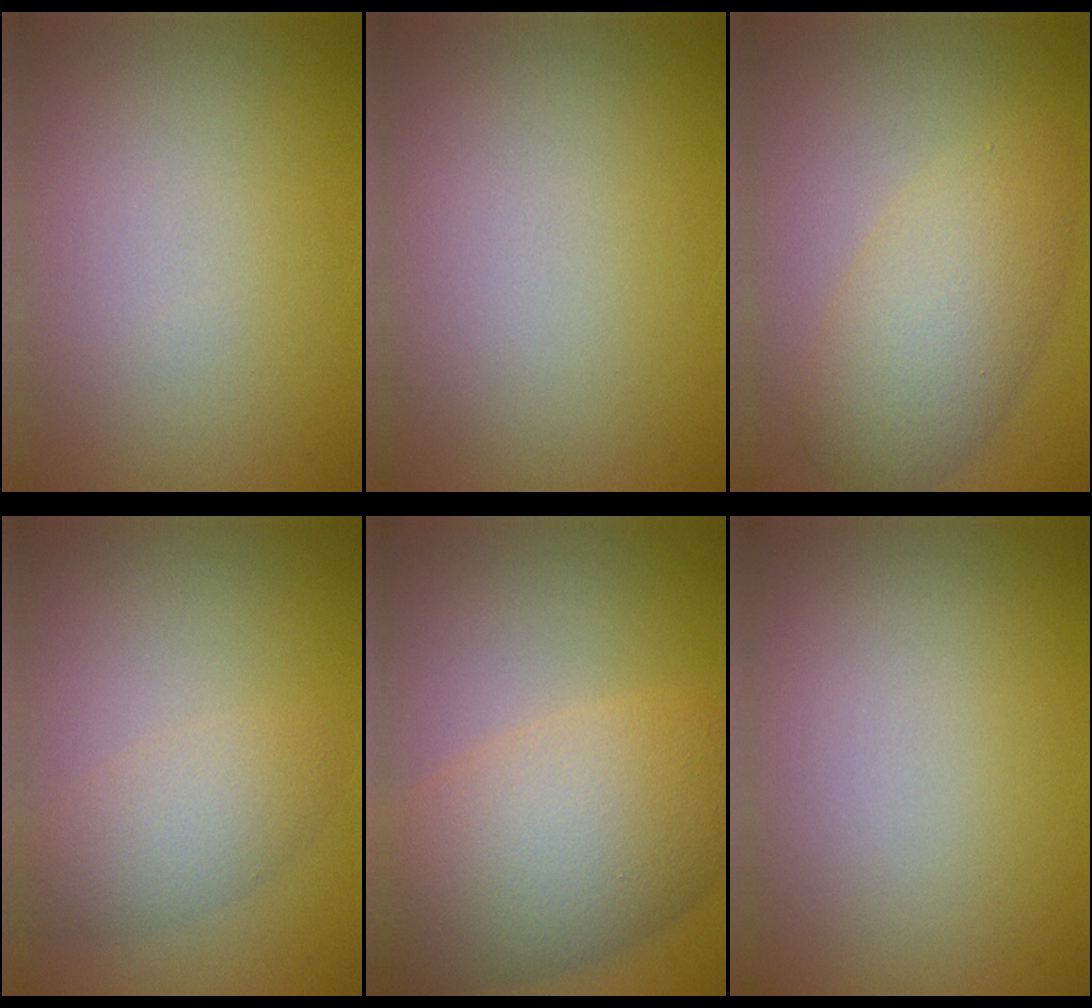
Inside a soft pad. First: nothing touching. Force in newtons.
{"total": 0.0}
{"total": 5.4, "press": 5.4, "slide": 0.1}
{"total": 2.8, "press": 2.8, "slide": 0.1}
{"total": 9.0, "press": 9.0, "slide": 0.5}
{"total": 0.0}